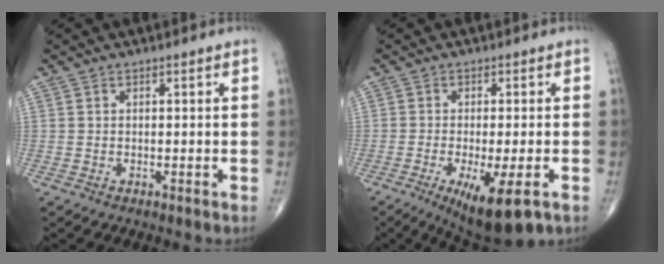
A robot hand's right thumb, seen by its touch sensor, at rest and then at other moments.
{"total": 10.5, "force": [-4.6, 2.8, 9.0], "torque": [-0.142, -0.016, -0.065]}